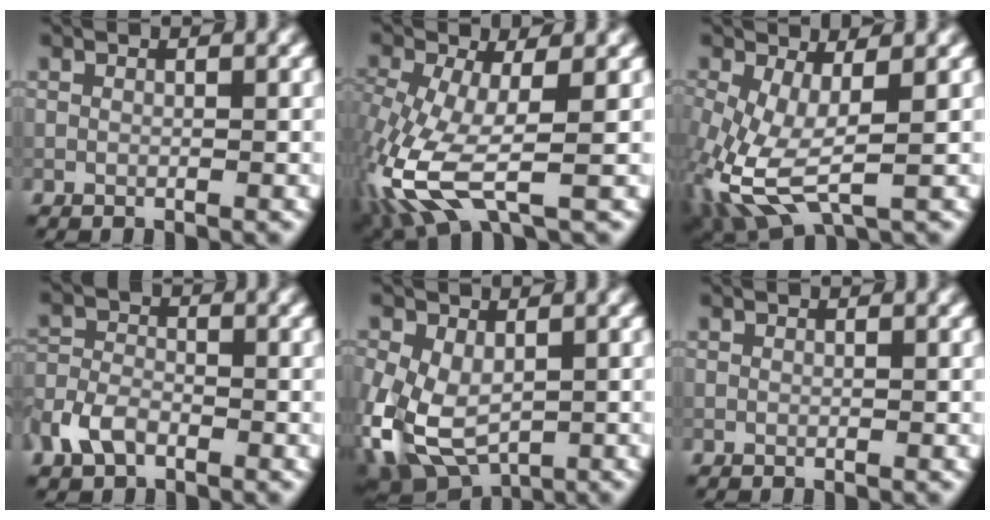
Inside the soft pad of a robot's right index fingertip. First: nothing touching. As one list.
[{"total": 9.1, "force": [-2.9, 3.7, 7.8], "torque": [-0.191, -0.017, -0.058]}, {"total": 6.7, "force": [-1.2, 3.0, 5.8], "torque": [-0.150, -0.010, -0.025]}, {"total": 3.6, "force": [-2.2, 2.1, 1.9], "torque": [-0.041, 0.002, -0.054]}, {"total": 7.9, "force": [-2.4, 4.7, 5.9], "torque": [-0.142, -0.019, -0.038]}, {"total": 0.0}]